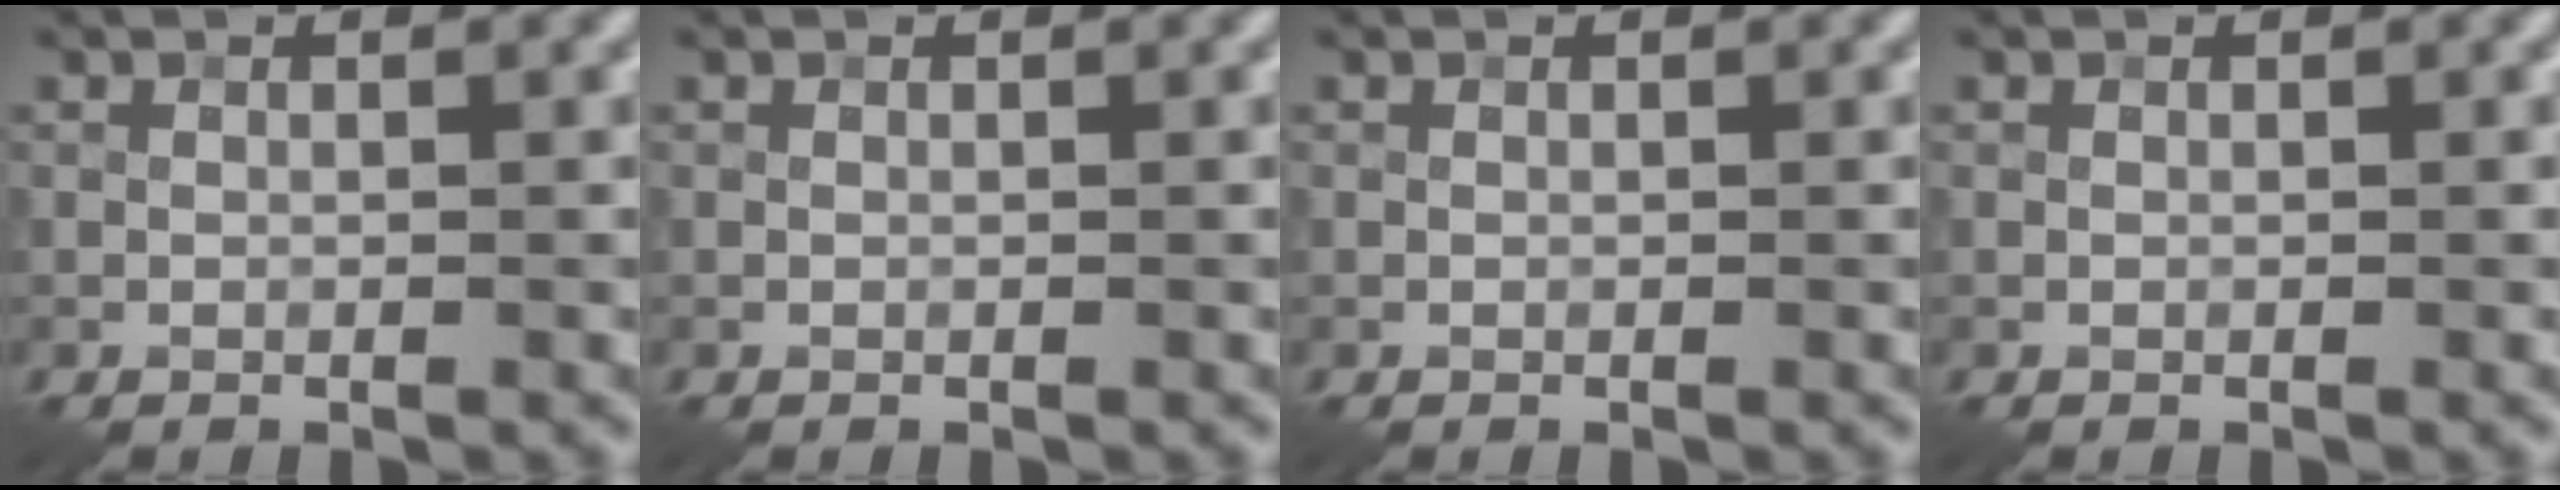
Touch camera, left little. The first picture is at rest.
{"total": 0.0}
{"total": 0.0}
{"total": 0.0}